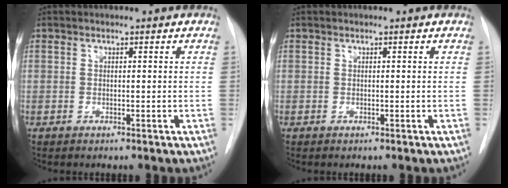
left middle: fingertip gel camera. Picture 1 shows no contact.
{"total": 0.0}